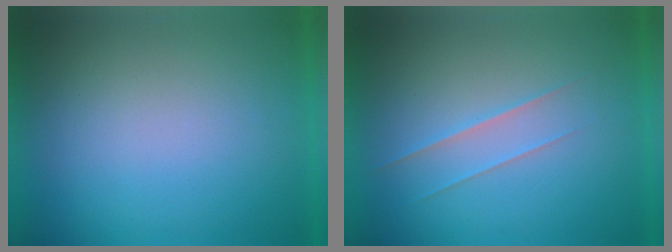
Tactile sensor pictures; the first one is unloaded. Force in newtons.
{"total": 1.7}